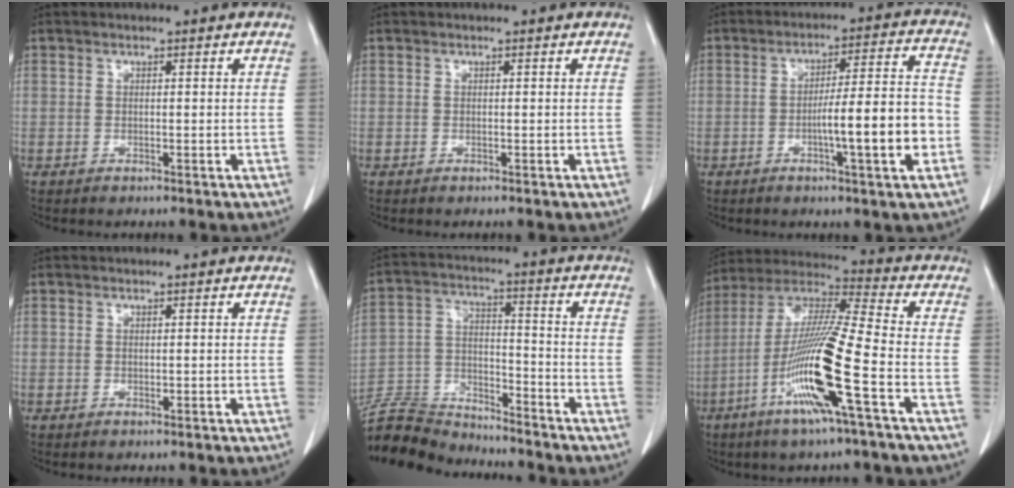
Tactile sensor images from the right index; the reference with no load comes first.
{"total": 0.0}
{"total": 11.6, "force": [-3.2, 0.2, 11.1], "torque": [-0.169, 0.008, -0.049]}
{"total": 0.0}
{"total": 11.6, "force": [-11.4, 1.9, 0.6], "torque": [-0.010, 0.025, -0.213]}
{"total": 16.6, "force": [-6.2, -0.6, 15.4], "torque": [-0.312, -0.017, -0.127]}